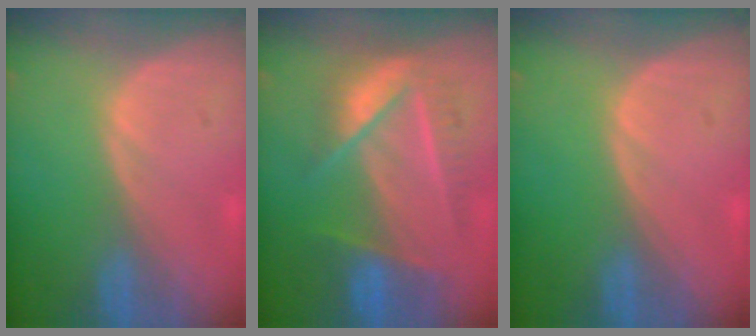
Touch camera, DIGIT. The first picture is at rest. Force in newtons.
{"total": 8.2, "press": 7.8, "slide": 2.5}
{"total": 0.0}